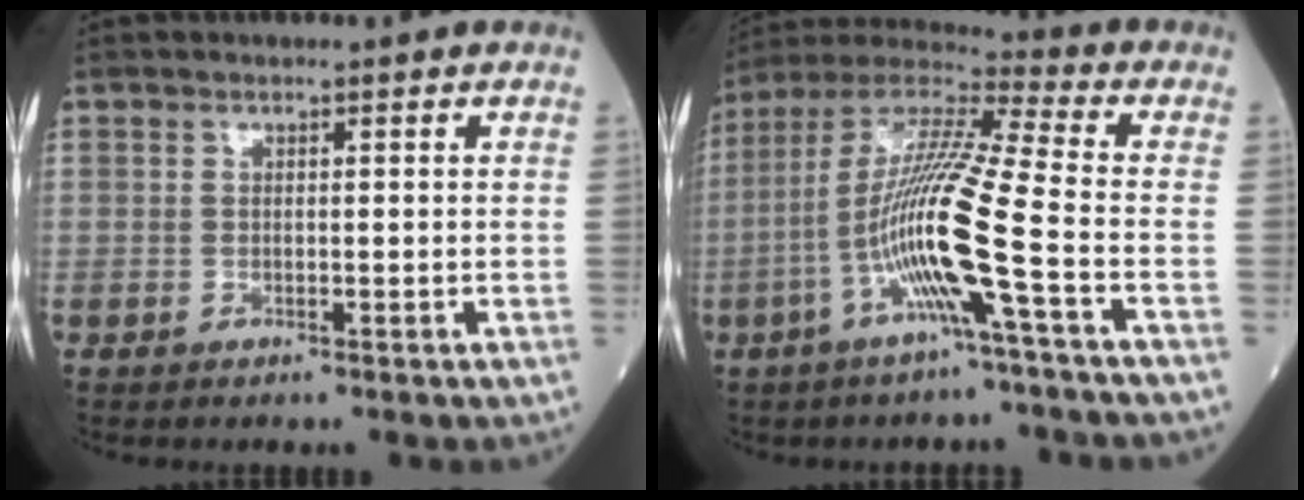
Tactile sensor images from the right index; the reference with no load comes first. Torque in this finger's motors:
{"motor_torque": [1.21, -0.93, 1.06, 0.21]}